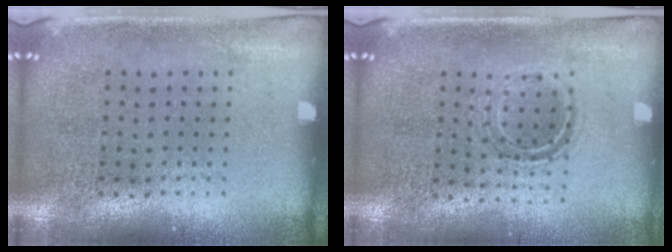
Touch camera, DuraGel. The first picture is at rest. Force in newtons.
{"total": 1.0, "press": 1.0, "slide": 0.3}